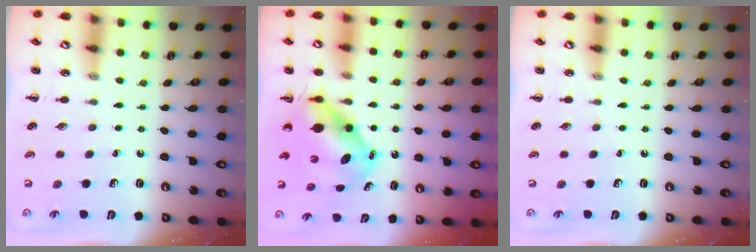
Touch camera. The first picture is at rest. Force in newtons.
{"total": 6.4, "press": 6.2, "slide": 1.6}
{"total": 0.0}